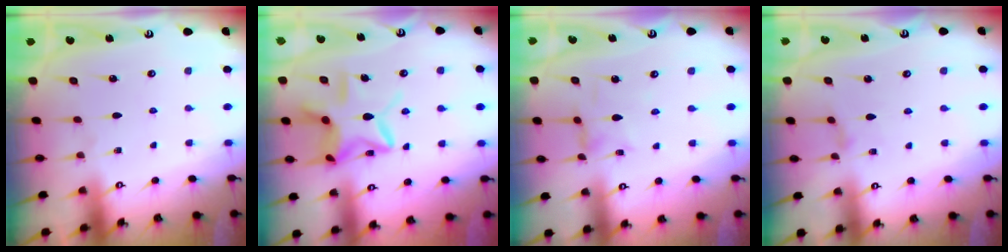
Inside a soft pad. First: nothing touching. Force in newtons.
{"total": 12.5, "press": 12.5, "slide": 1.1}
{"total": 3.0, "press": 2.9, "slide": 0.3}
{"total": 1.3, "press": 1.2, "slide": 0.3}